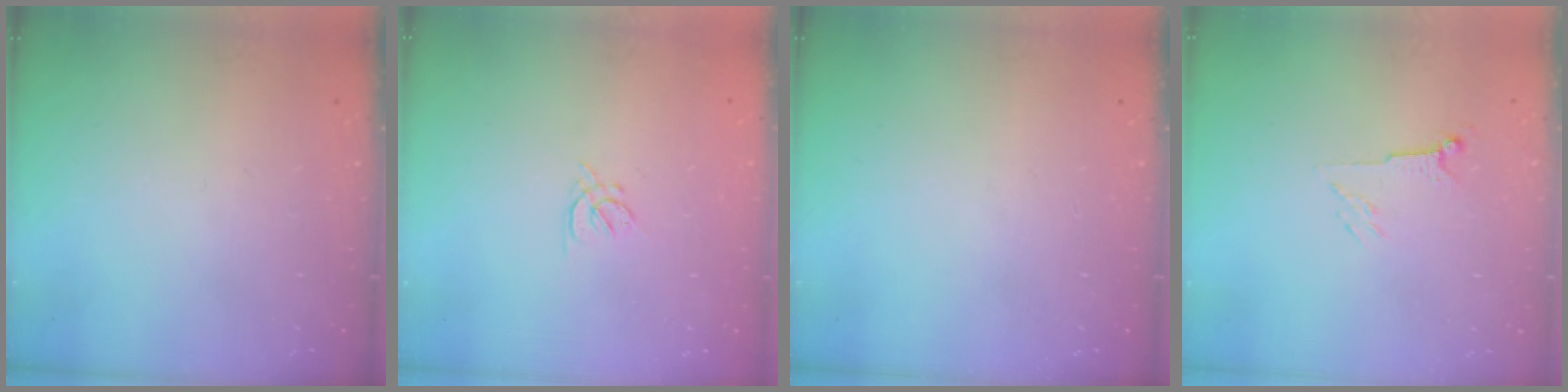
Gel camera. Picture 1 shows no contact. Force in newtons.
{"total": 2.8, "press": 2.8, "slide": 0.7}
{"total": 0.0}
{"total": 4.5, "press": 4.4, "slide": 1.0}